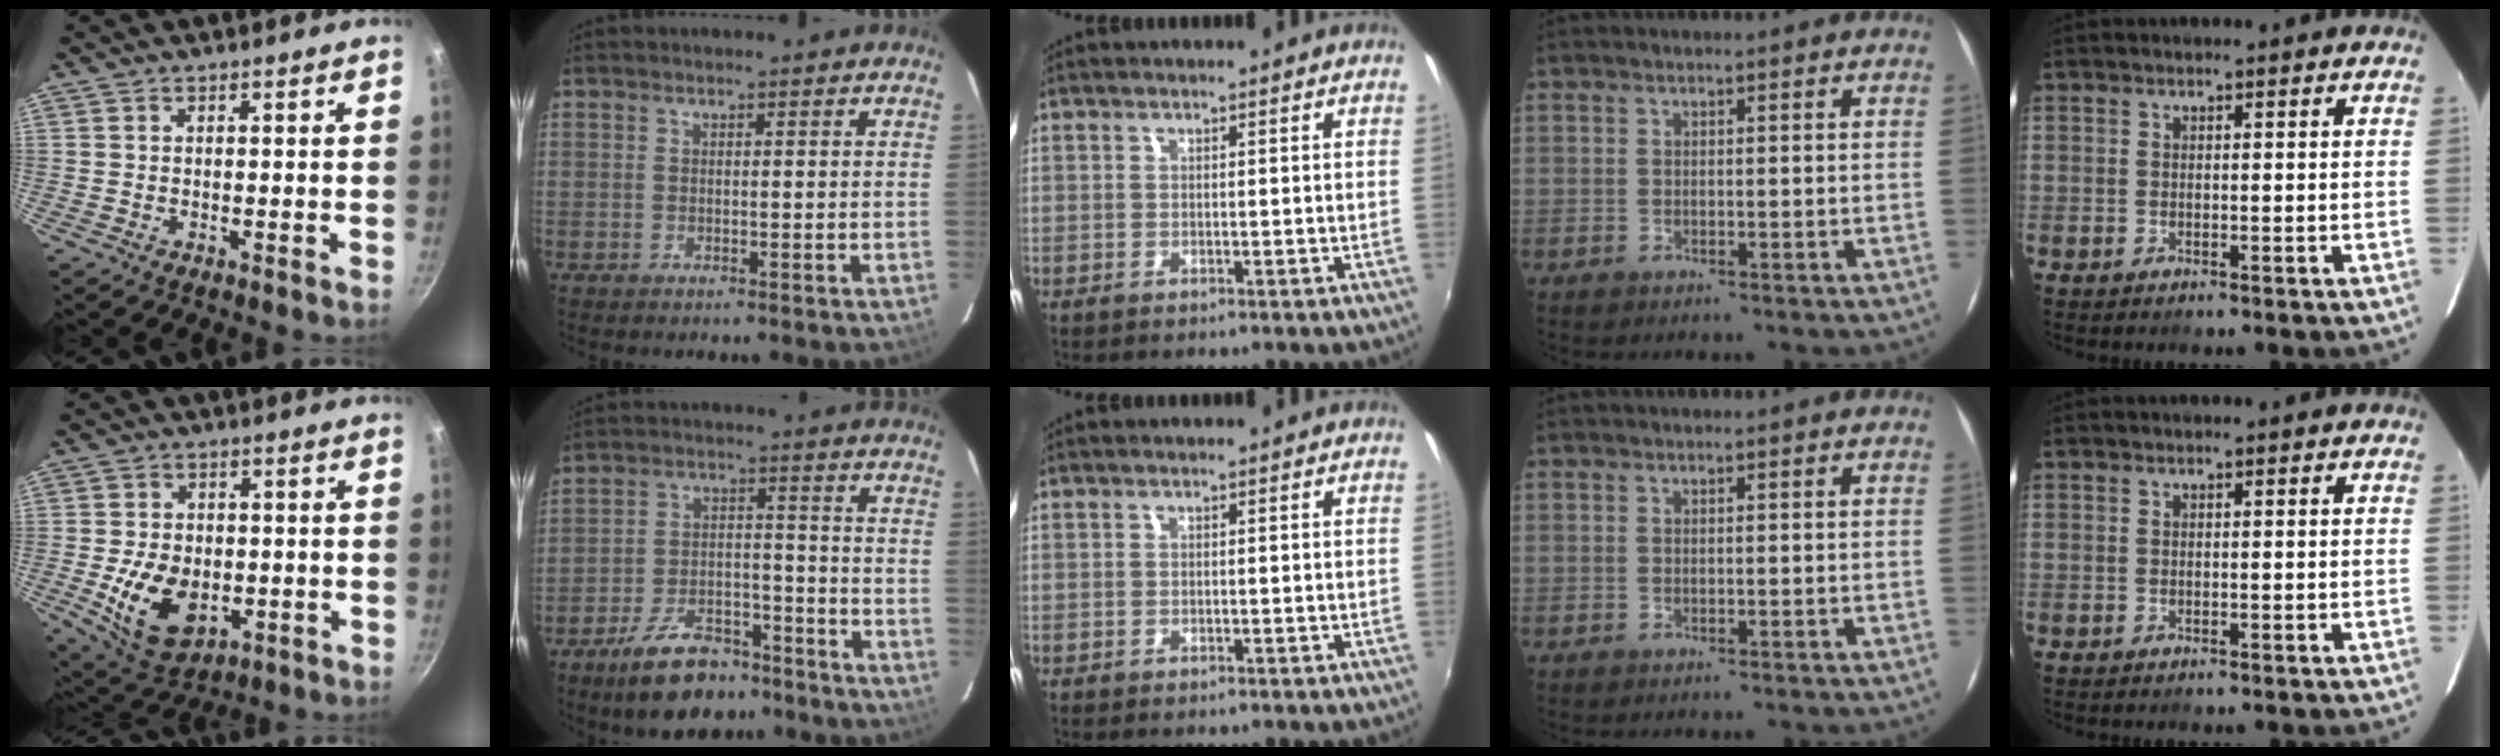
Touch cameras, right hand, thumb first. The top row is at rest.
{"thumb": {"total": 13.4, "force": [-2.9, 9.1, 9.3], "torque": [-0.143, -0.002, -0.033]}, "index": {"total": 14.6, "force": [-11.1, 6.5, 6.9], "torque": [-0.141, 0.015, -0.168]}}